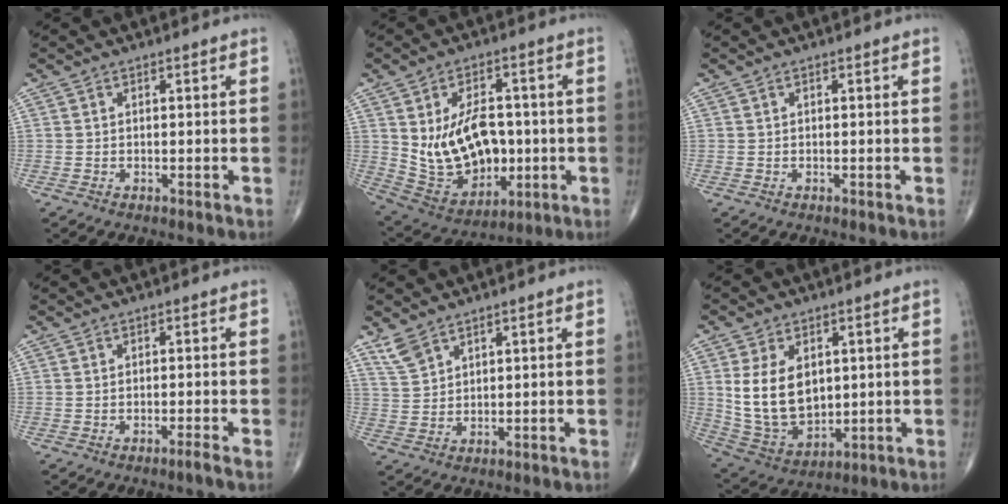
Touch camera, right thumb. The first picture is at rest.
{"total": 16.0, "force": [0.2, 10.7, 11.8], "torque": [-0.167, -0.001, 0.030]}
{"total": 0.0}
{"total": 1.0, "force": [-0.7, -0.3, 0.6], "torque": [-0.017, 0.002, -0.013]}
{"total": 4.1, "force": [3.2, 1.8, 1.6], "torque": [-0.031, -0.011, 0.074]}
{"total": 13.4, "force": [2.3, 8.9, 9.8], "torque": [-0.159, -0.019, 0.064]}